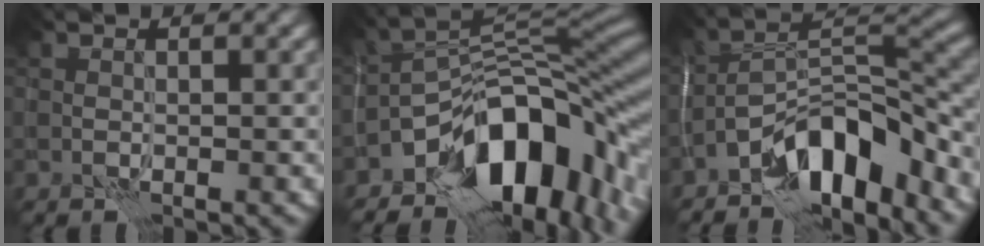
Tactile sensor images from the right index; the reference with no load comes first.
{"total": 12.8, "force": [-6.5, 6.5, 8.9], "torque": [-0.108, 0.005, -0.114]}
{"total": 8.8, "force": [-6.0, 3.2, 5.6], "torque": [-0.079, 0.012, -0.116]}